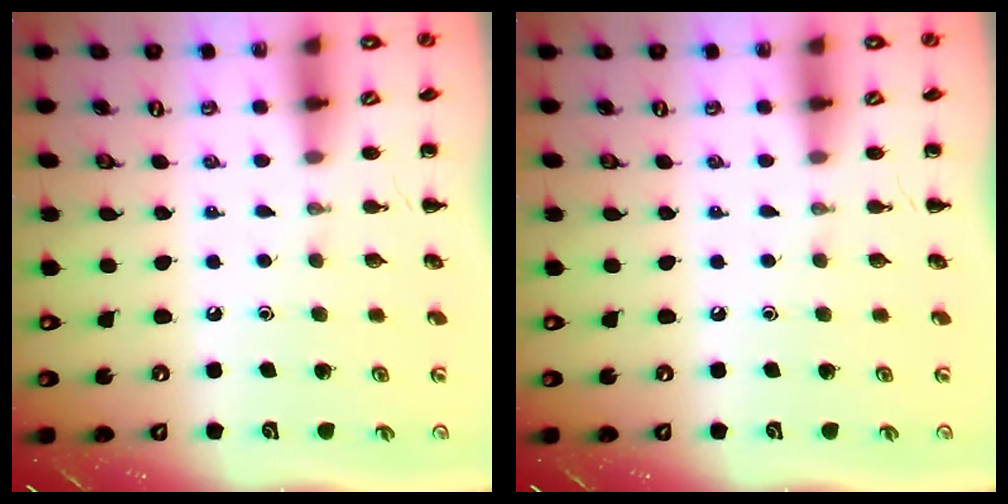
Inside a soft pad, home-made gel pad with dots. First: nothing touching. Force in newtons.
{"total": 0.0}